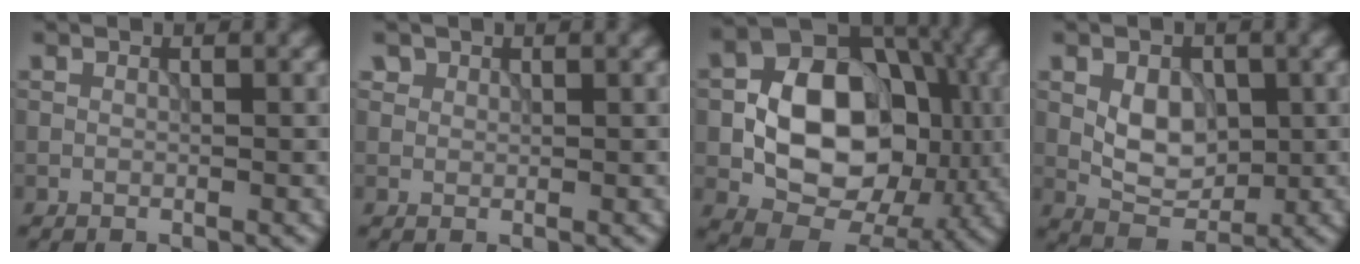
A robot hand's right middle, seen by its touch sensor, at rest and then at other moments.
{"total": 1.3, "force": [0.9, 1.0, 0.3], "torque": [-0.013, -0.011, 0.024]}
{"total": 11.7, "force": [-1.3, 8.4, 8.0], "torque": [-0.120, 0.013, -0.030]}
{"total": 4.1, "force": [0.1, 2.8, 3.0], "torque": [-0.050, -0.004, 0.001]}